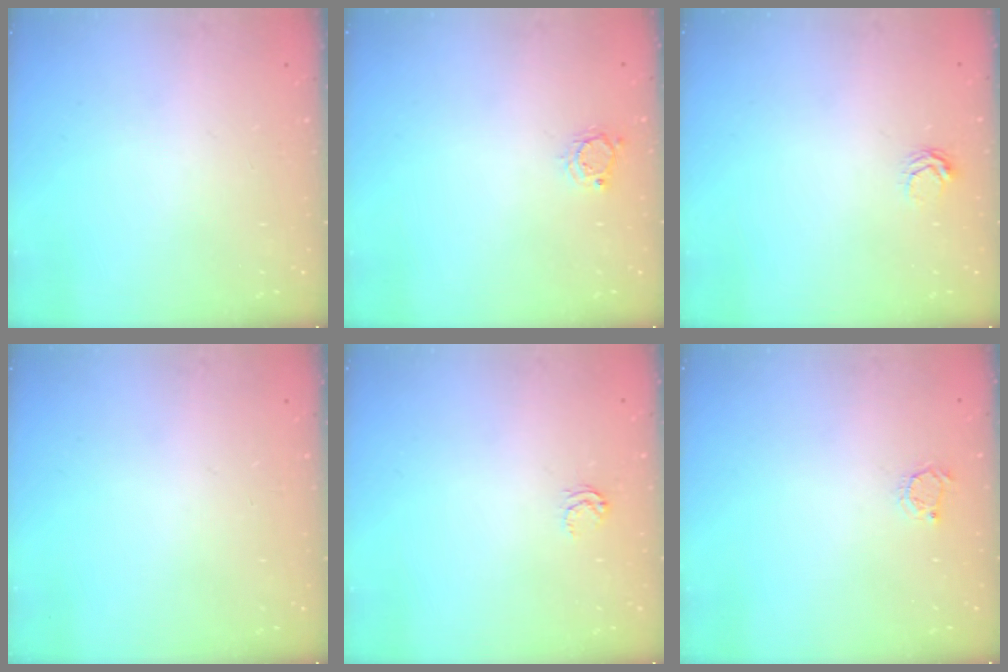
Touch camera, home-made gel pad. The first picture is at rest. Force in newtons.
{"total": 4.8, "press": 4.8, "slide": 0.4}
{"total": 4.5, "press": 4.5, "slide": 0.5}
{"total": 0.0}
{"total": 3.3, "press": 3.2, "slide": 0.7}
{"total": 2.6, "press": 2.6, "slide": 0.4}